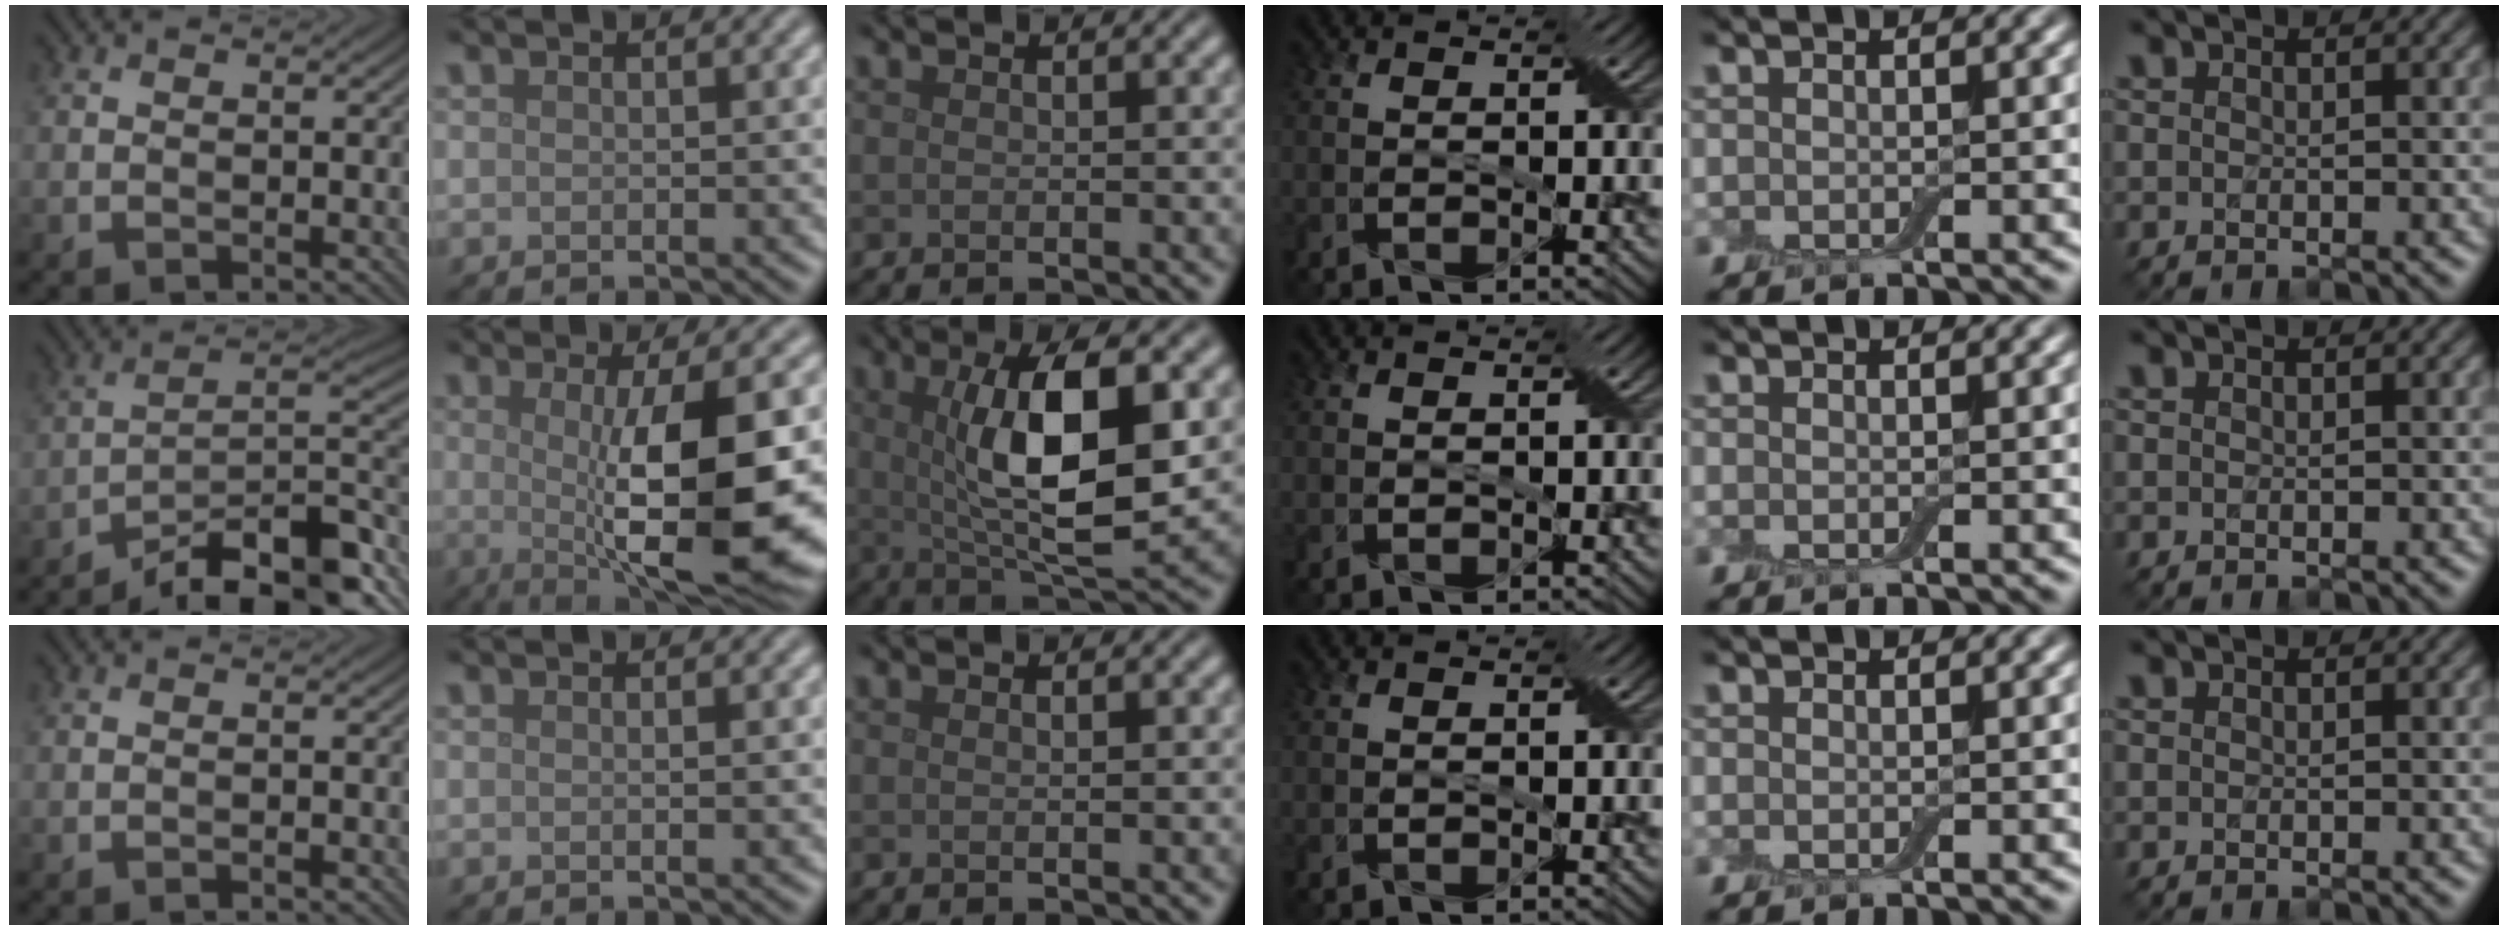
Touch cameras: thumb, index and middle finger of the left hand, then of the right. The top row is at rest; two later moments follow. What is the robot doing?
{"motion": "extract", "object": "backpack"}